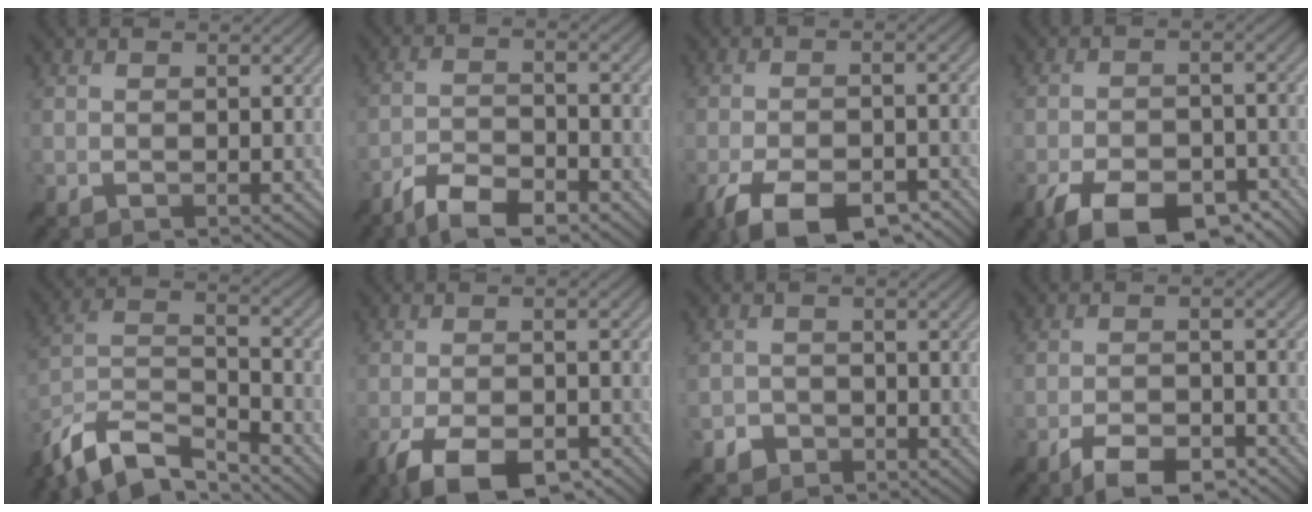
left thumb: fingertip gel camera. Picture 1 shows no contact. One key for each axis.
{"total": 6.8, "fx": -5.1, "fy": 1.8, "fz": 4.1, "tx": -0.084, "ty": -0.001, "tz": -0.102}
{"total": 10.5, "fx": -6.9, "fy": 3.7, "fz": 7.0, "tx": -0.125, "ty": -0.004, "tz": -0.119}
{"total": 11.4, "fx": -7.6, "fy": 4.6, "fz": 7.2, "tx": -0.125, "ty": -0.009, "tz": -0.125}
{"total": 12.2, "fx": -9.4, "fy": 3.9, "fz": 6.6, "tx": -0.146, "ty": -0.001, "tz": -0.185}
{"total": 9.4, "fx": -6.0, "fy": 3.3, "fz": 6.5, "tx": -0.119, "ty": -0.003, "tz": -0.105}
{"total": 2.1, "fx": -1.3, "fy": 1.6, "fz": 0.5, "tx": -0.004, "ty": 0.003, "tz": -0.030}
{"total": 7.1, "fx": -5.0, "fy": 2.0, "fz": 4.7, "tx": -0.086, "ty": 0.000, "tz": -0.087}